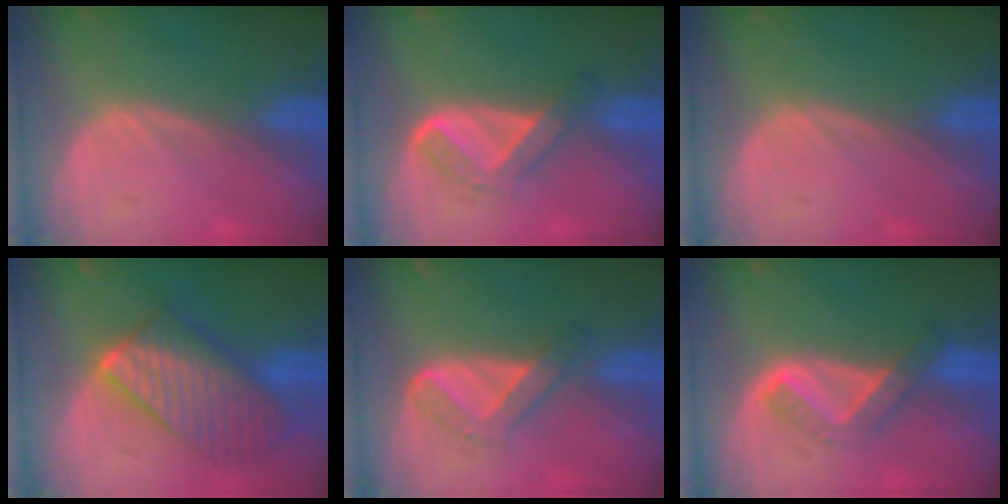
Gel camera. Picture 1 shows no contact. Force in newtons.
{"total": 5.5, "press": 4.6, "slide": 3.0}
{"total": 0.0}
{"total": 10.2, "press": 10.1, "slide": 0.8}
{"total": 4.4, "press": 4.2, "slide": 1.3}
{"total": 5.2, "press": 4.6, "slide": 2.6}